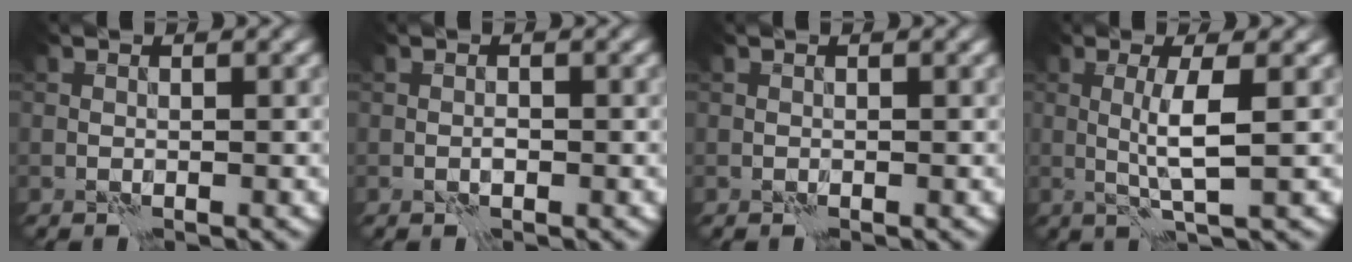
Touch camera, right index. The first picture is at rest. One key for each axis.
{"total": 0.5, "fx": -0.2, "fy": 0.3, "fz": 0.4, "tx": -0.007, "ty": 0.002, "tz": -0.004}
{"total": 0.0}
{"total": 3.4, "fx": 0.3, "fy": 0.4, "fz": 3.4, "tx": -0.066, "ty": 0.003, "tz": 0.007}